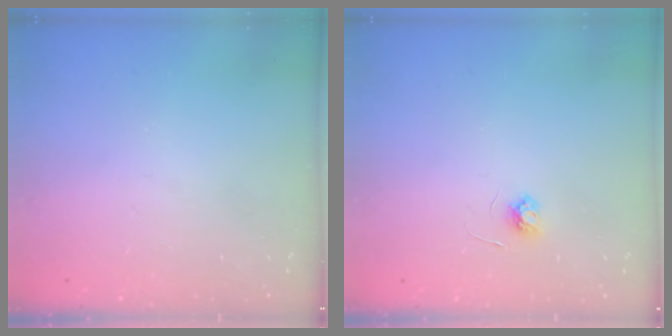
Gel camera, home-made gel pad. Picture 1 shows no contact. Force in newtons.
{"total": 3.6, "press": 3.6, "slide": 0.5}